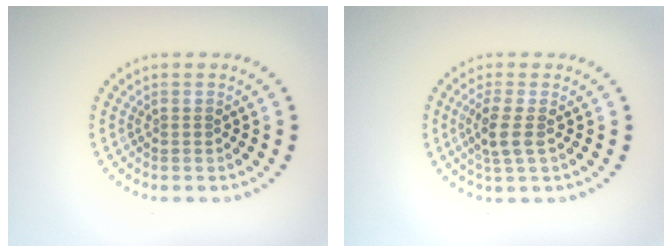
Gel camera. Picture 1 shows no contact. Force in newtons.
{"total": 2.4, "press": 2.1, "slide": 1.1}